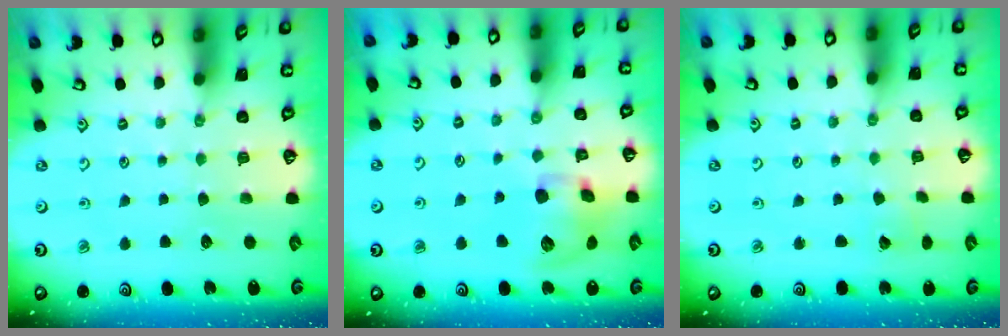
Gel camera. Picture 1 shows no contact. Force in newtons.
{"total": 12.1, "press": 12.0, "slide": 1.9}
{"total": 2.1, "press": 2.1, "slide": 0.2}